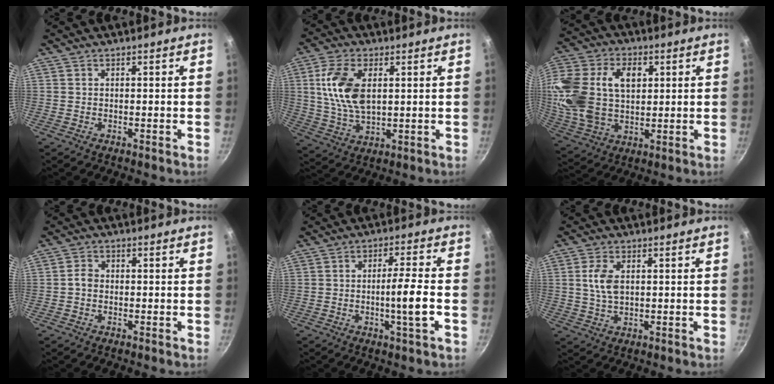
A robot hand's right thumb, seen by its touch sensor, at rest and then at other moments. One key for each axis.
{"total": 12.1, "fx": 2.6, "fy": 6.7, "fz": 9.8, "tx": -0.185, "ty": -0.008, "tz": 0.052}
{"total": 21.5, "fx": 4.1, "fy": 14.6, "fz": 15.3, "tx": -0.317, "ty": 0.012, "tz": 0.077}
{"total": 2.1, "fx": -0.5, "fy": 1.6, "fz": 1.2, "tx": -0.019, "ty": 0.013, "tz": -0.012}
{"total": 7.1, "fx": -1.9, "fy": 0.1, "fz": 6.9, "tx": -0.117, "ty": 0.013, "tz": -0.033}
{"total": 5.4, "fx": 0.9, "fy": 3.1, "fz": 4.3, "tx": -0.082, "ty": 0.001, "tz": 0.018}